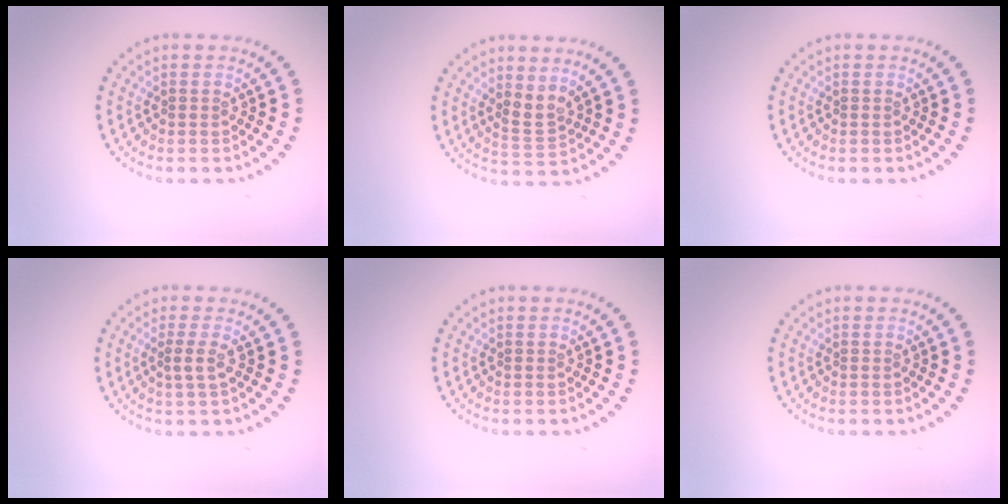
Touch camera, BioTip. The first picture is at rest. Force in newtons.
{"total": 2.0, "press": 1.4, "slide": 1.4}
{"total": 0.0}
{"total": 1.6, "press": 1.3, "slide": 1.0}
{"total": 0.0}
{"total": 0.0}